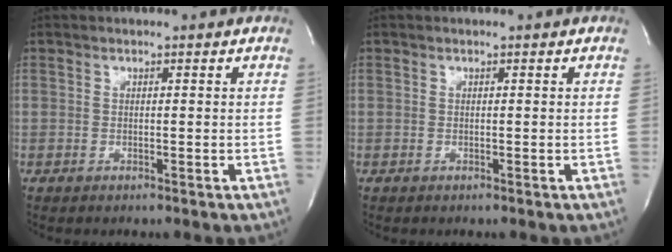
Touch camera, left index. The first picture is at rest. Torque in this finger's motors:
{"motor_torque": [0.00, 0.00, 0.00, -0.01]}